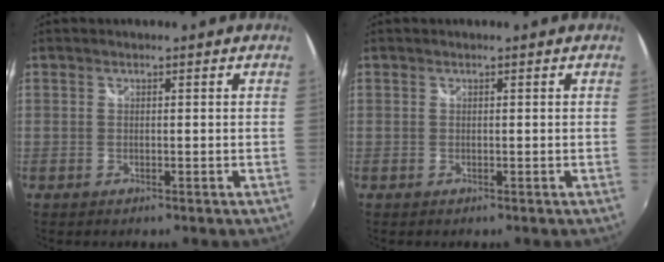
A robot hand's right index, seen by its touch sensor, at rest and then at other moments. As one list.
[{"total": 0.0}]